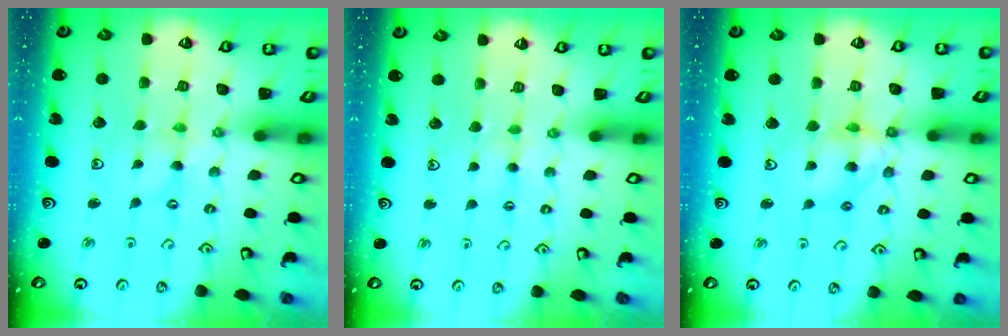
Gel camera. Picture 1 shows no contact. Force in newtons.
{"total": 1.9, "press": 1.9, "slide": 0.4}
{"total": 9.8, "press": 9.8, "slide": 0.8}